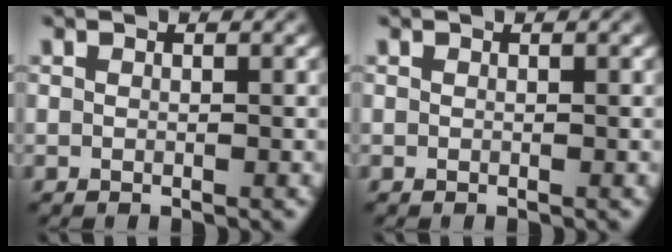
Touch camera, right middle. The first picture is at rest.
{"total": 0.0}